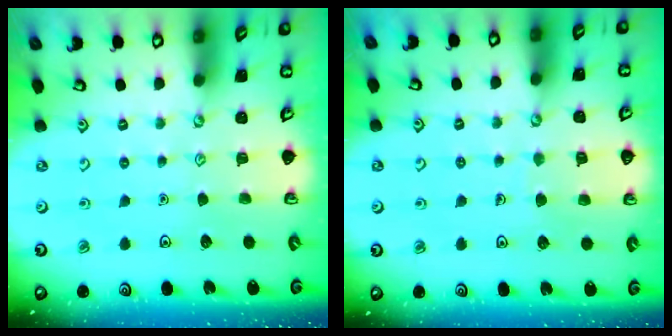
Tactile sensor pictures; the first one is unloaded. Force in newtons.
{"total": 5.4, "press": 5.4, "slide": 0.4}